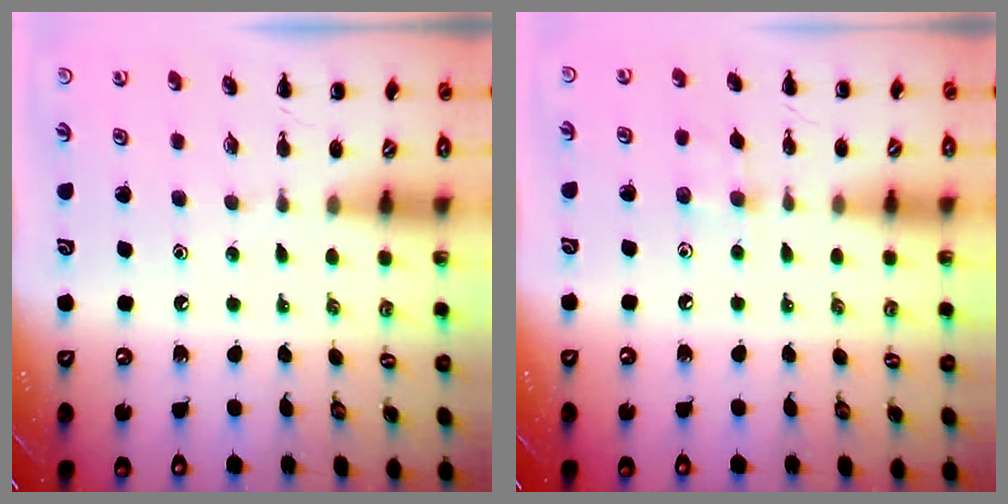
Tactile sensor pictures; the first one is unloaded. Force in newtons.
{"total": 5.9, "press": 5.6, "slide": 1.9}